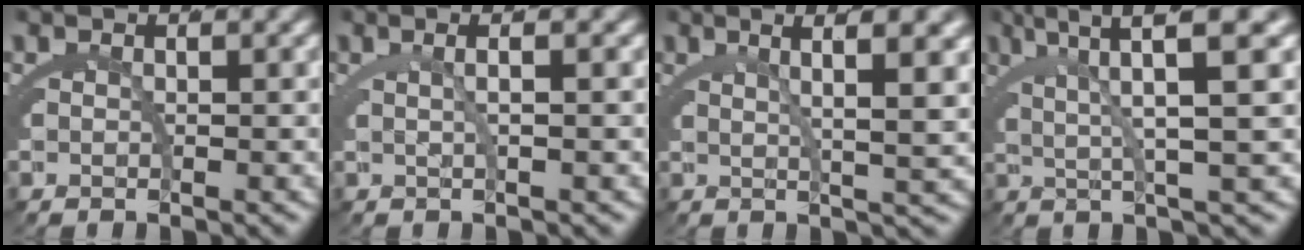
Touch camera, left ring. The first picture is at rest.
{"total": 2.1, "force": [0.8, -0.5, 1.9], "torque": [-0.018, 0.010, 0.013]}
{"total": 5.7, "force": [3.3, -0.2, 4.6], "torque": [-0.049, 0.013, 0.051]}
{"total": 6.8, "force": [3.5, -0.1, 5.8], "torque": [-0.078, 0.014, 0.054]}